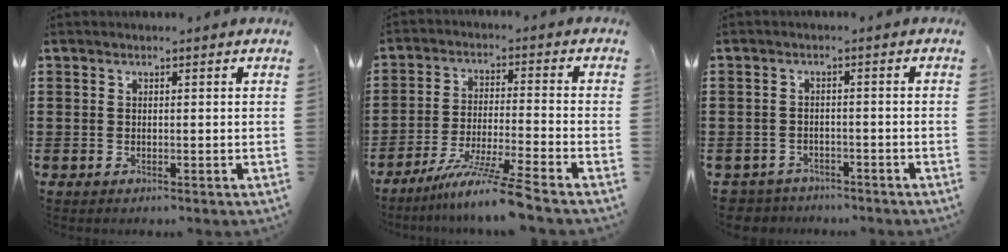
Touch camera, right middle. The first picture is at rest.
{"total": 8.5, "force": [-7.0, -1.1, 4.8], "torque": [-0.092, -0.019, -0.135]}
{"total": 2.7, "force": [-2.6, 0.5, -0.4], "torque": [-0.004, -0.002, -0.060]}